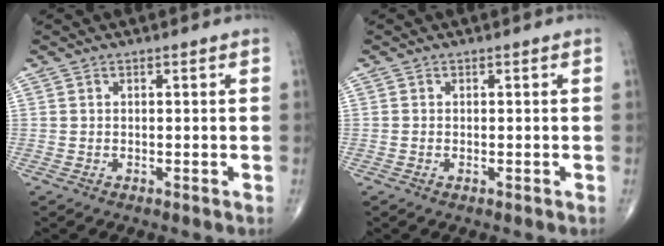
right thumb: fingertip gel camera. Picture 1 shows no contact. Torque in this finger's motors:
{"motor_torque": [-0.52, -0.17, -0.64, 0.09, -0.16]}